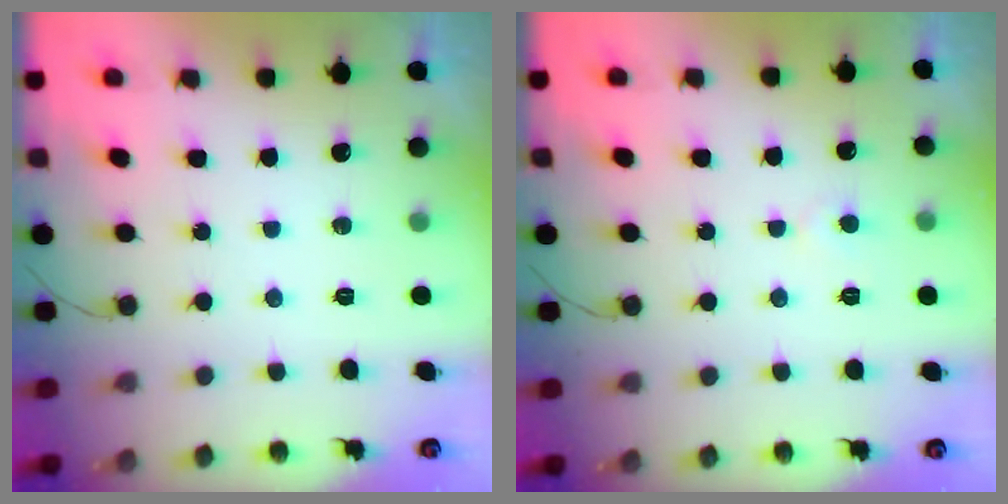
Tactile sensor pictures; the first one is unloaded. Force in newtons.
{"total": 2.7, "press": 2.7, "slide": 0.2}